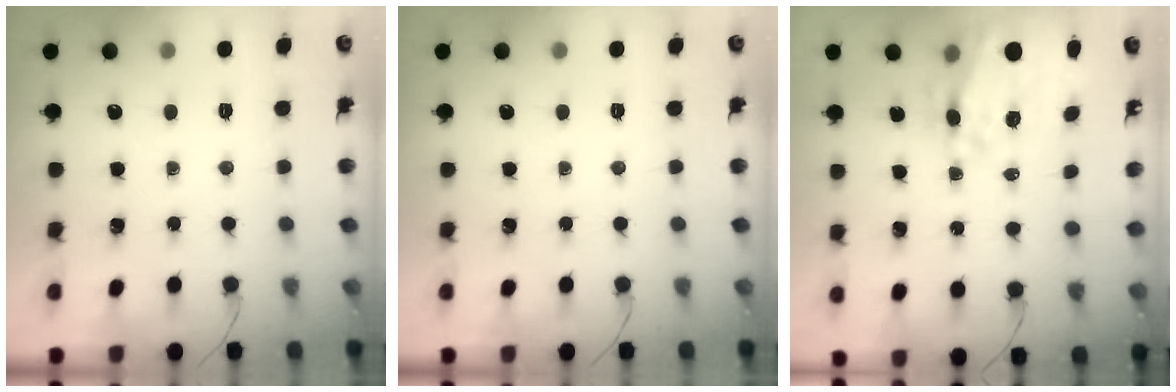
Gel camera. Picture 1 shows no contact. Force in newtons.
{"total": 0.0}
{"total": 11.1, "press": 10.3, "slide": 4.2}